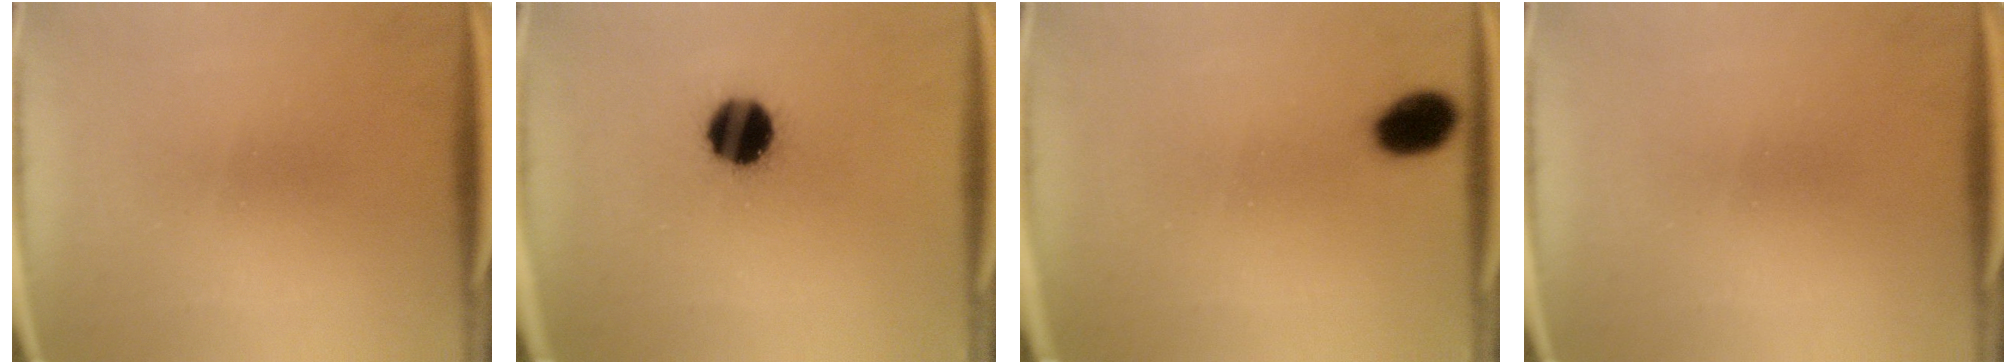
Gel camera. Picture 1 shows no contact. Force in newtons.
{"total": 11.5}
{"total": 6.0}
{"total": 0.0}